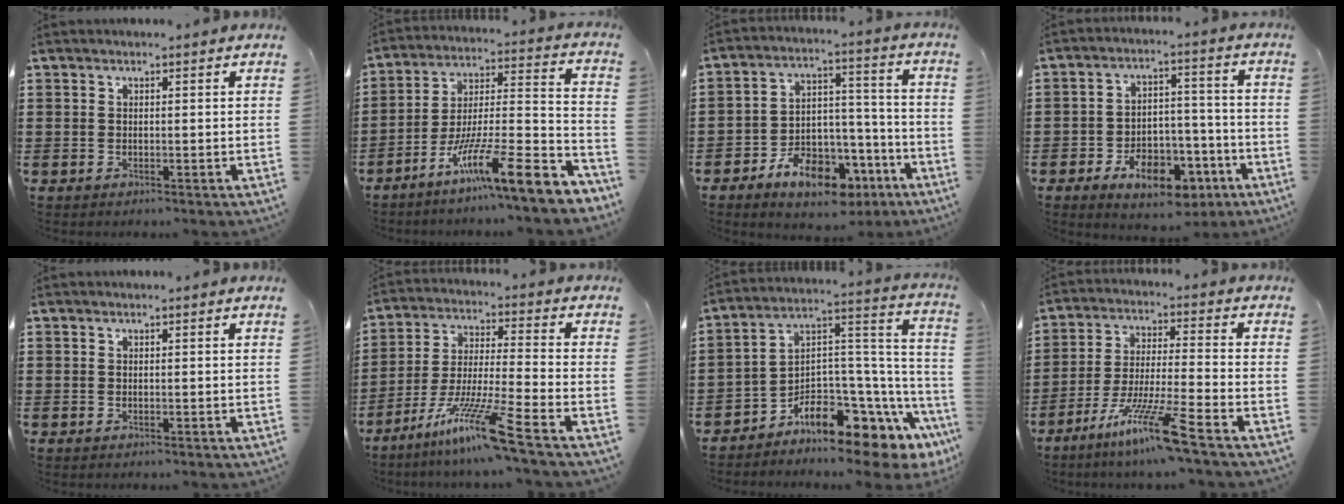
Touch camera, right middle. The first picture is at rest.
{"total": 12.9, "force": [-9.0, 0.7, 9.3], "torque": [-0.153, 0.001, -0.167]}
{"total": 9.8, "force": [-6.6, 4.9, 5.3], "torque": [-0.088, 0.034, -0.116]}
{"total": 9.3, "force": [-5.4, 4.9, 5.8], "torque": [-0.085, 0.022, -0.093]}
{"total": 0.0}
{"total": 11.0, "force": [-7.7, -0.2, 7.8], "torque": [-0.155, -0.005, -0.152]}
{"total": 8.2, "force": [-6.7, 2.7, 3.9], "torque": [-0.089, -0.026, -0.139]}
{"total": 10.4, "force": [-7.5, -0.3, 7.2], "torque": [-0.146, -0.011, -0.149]}